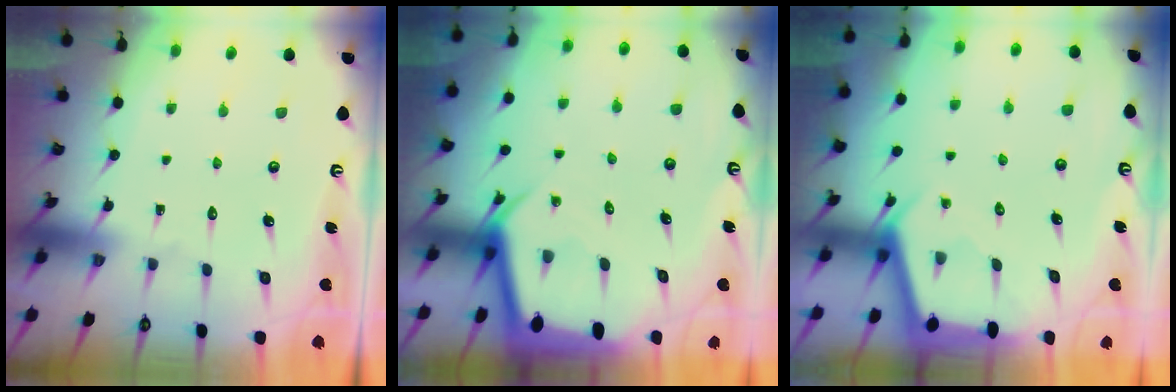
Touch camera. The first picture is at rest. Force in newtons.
{"total": 4.6, "press": 4.6, "slide": 0.4}
{"total": 2.8, "press": 2.8, "slide": 0.4}